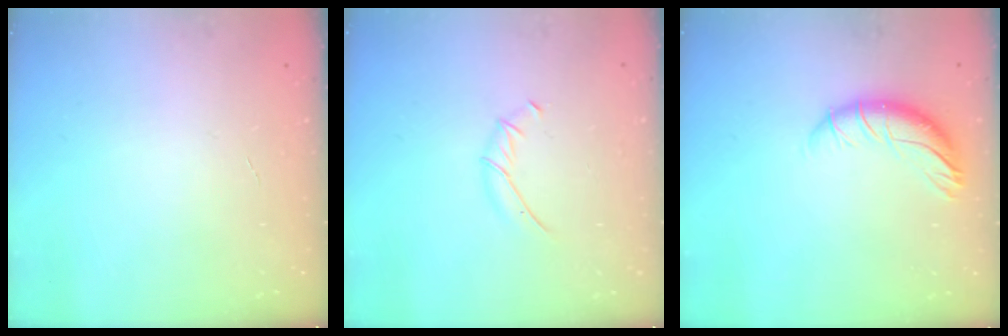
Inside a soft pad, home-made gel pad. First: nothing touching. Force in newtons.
{"total": 5.5, "press": 5.5, "slide": 0.9}
{"total": 10.5, "press": 10.3, "slide": 2.2}